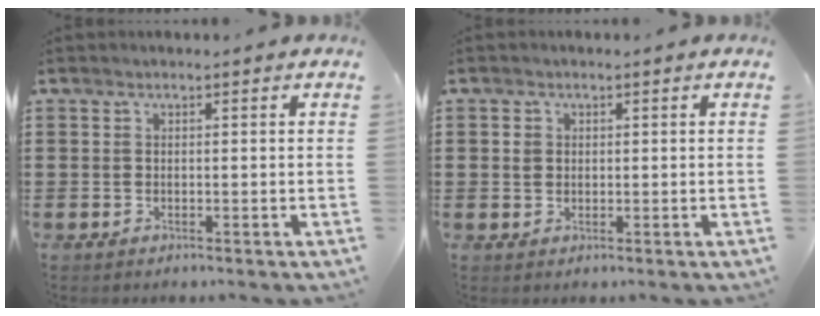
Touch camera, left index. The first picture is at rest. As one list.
[{"total": 1.4, "force": [0.3, 1.3, 0.2], "torque": [-0.008, 0.008, 0.006]}]